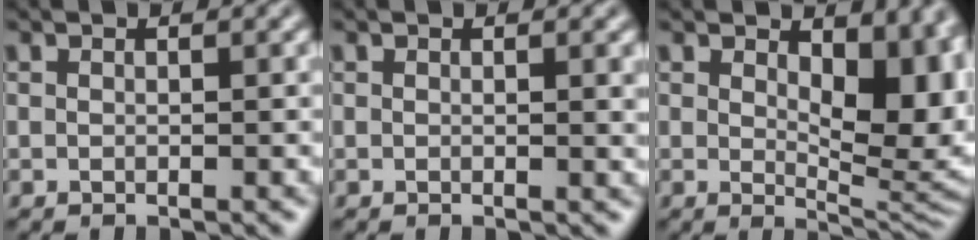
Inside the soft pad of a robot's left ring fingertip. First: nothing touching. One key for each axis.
{"total": 0.9, "fx": 0.2, "fy": 0.2, "fz": 0.9, "tx": -0.008, "ty": -0.001, "tz": 0.002}
{"total": 9.0, "fx": 1.8, "fy": 5.0, "fz": 7.3, "tx": -0.075, "ty": -0.009, "tz": 0.029}